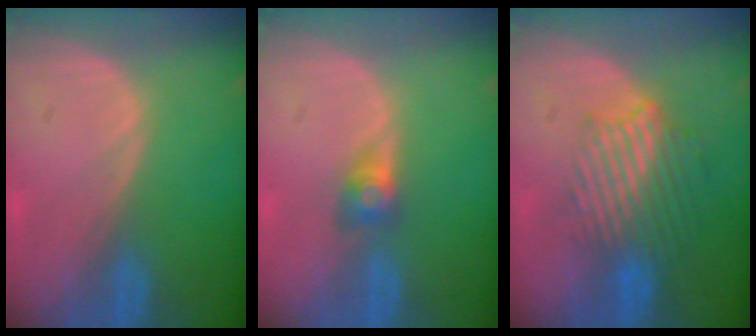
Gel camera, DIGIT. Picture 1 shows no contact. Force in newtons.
{"total": 2.9, "press": 2.4, "slide": 1.5}
{"total": 9.5, "press": 8.1, "slide": 5.1}